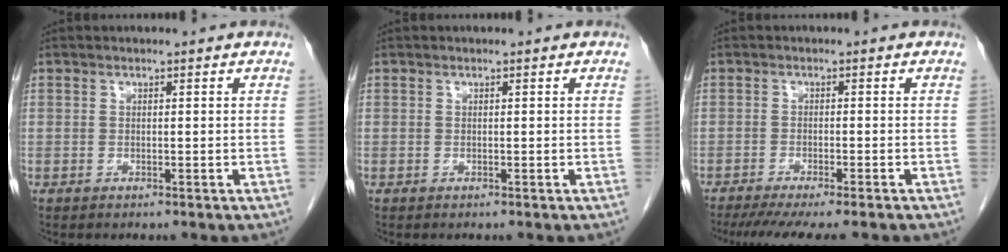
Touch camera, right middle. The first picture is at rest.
{"total": 0.0}
{"total": 10.9, "force": [-9.4, 0.6, 5.5], "torque": [-0.068, -0.023, -0.131]}